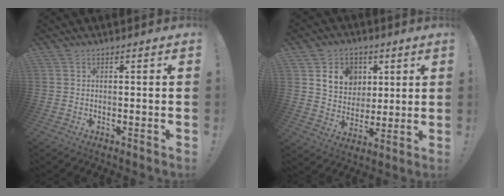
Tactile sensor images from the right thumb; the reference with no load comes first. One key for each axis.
{"total": 12.1, "fx": 5.3, "fy": 10.0, "fz": 4.4, "tx": -0.062, "ty": -0.024, "tz": 0.107}